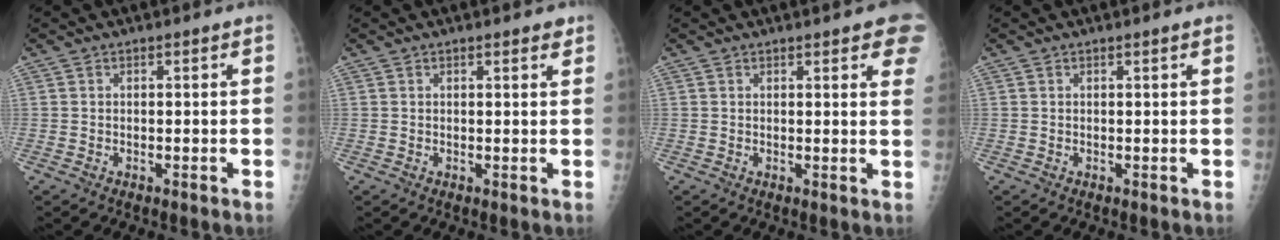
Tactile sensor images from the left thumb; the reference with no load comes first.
{"total": 1.9, "force": [1.4, 0.5, 1.1], "torque": [-0.010, -0.003, 0.016]}
{"total": 8.2, "force": [5.1, 2.1, 6.2], "torque": [-0.050, -0.009, 0.051]}
{"total": 0.7, "force": [0.5, -0.1, 0.5], "torque": [-0.014, -0.001, 0.010]}